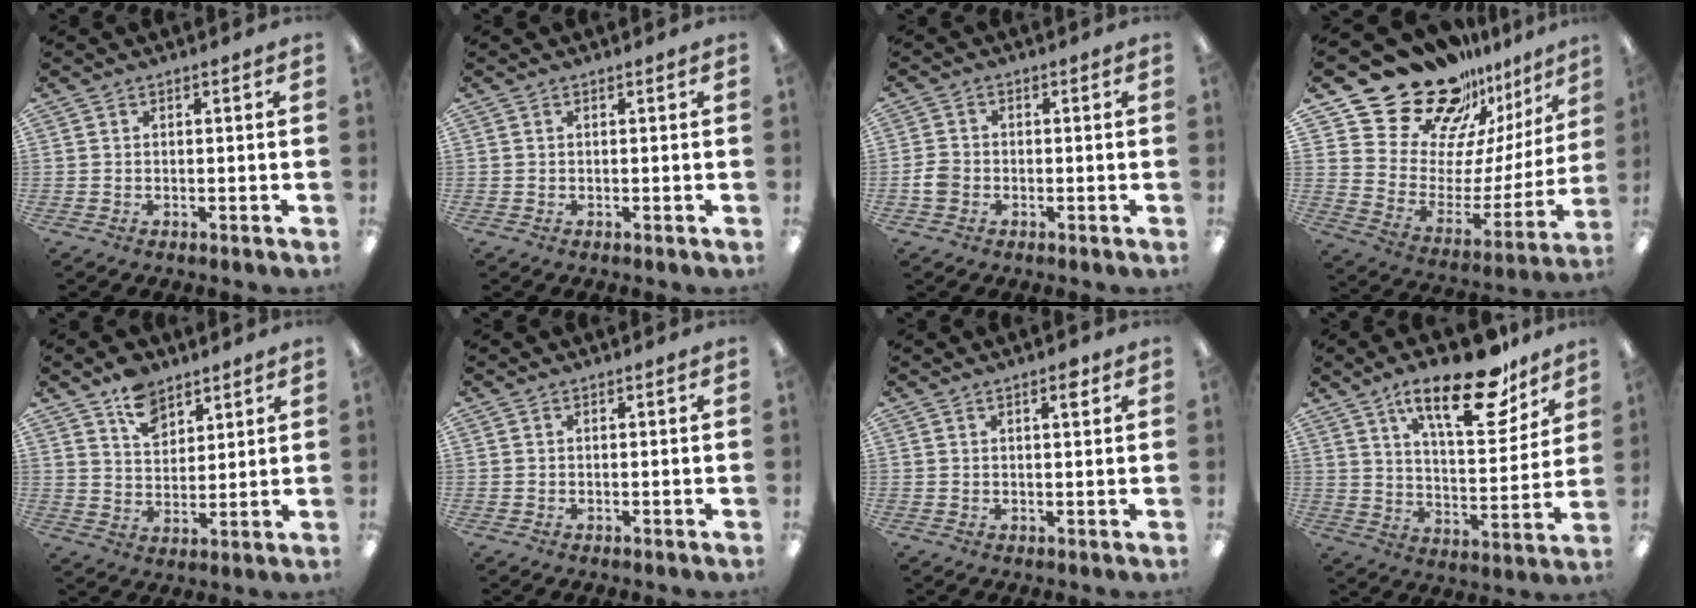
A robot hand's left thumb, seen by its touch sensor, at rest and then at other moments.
{"total": 0.0}
{"total": 3.5, "force": [-1.1, 2.9, 1.7], "torque": [-0.033, 0.007, -0.022]}
{"total": 24.3, "force": [20.0, 11.2, 8.1], "torque": [-0.137, -0.143, 0.372]}
{"total": 8.9, "force": [6.3, 5.4, 3.0], "torque": [-0.043, -0.034, 0.116]}
{"total": 0.0}
{"total": 2.6, "force": [1.6, 0.7, 1.9], "torque": [-0.026, -0.004, 0.024]}
{"total": 21.5, "force": [14.3, 7.9, 14.1], "torque": [-0.211, -0.078, 0.232]}